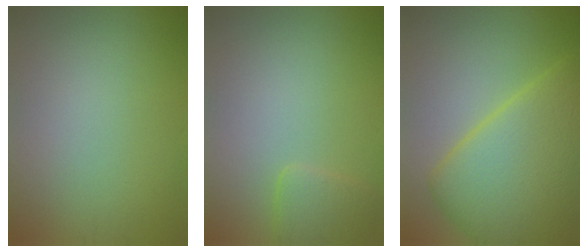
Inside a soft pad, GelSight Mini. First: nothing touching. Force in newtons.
{"total": 1.8, "press": 1.8, "slide": 0.2}
{"total": 10.9, "press": 10.9, "slide": 0.2}